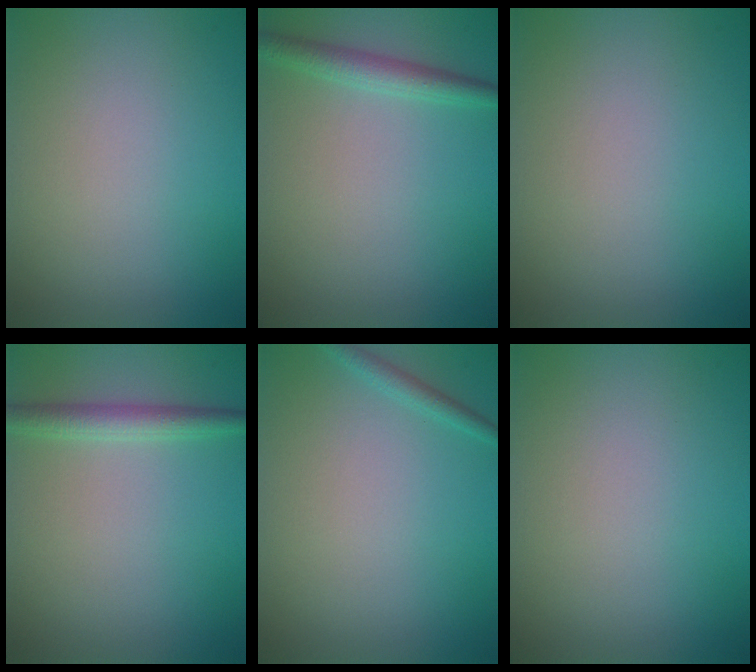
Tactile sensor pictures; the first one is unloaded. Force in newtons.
{"total": 2.3, "press": 2.2, "slide": 0.1}
{"total": 0.0}
{"total": 2.3, "press": 2.3, "slide": 0.1}
{"total": 1.1, "press": 1.1, "slide": 0.0}
{"total": 0.0}